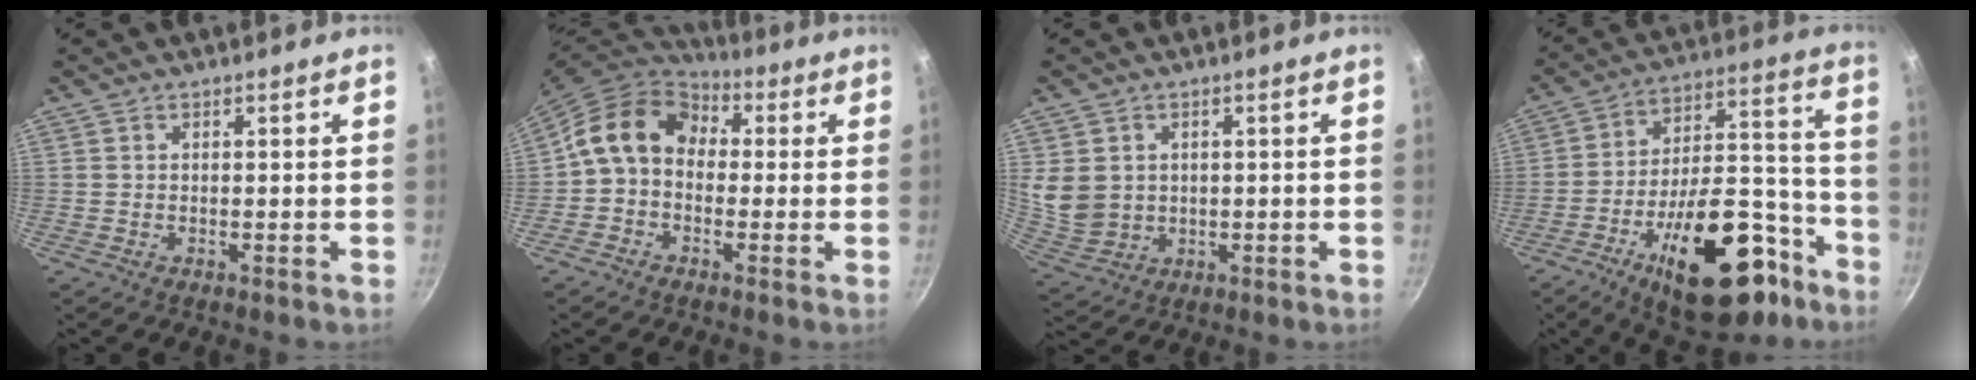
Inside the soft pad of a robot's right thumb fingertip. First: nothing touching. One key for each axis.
{"total": 12.4, "fx": 0.8, "fy": 9.8, "fz": 7.6, "tx": -0.113, "ty": 0.038, "tz": -0.011}
{"total": 7.4, "fx": 1.1, "fy": 6.3, "fz": 3.7, "tx": -0.056, "ty": -0.011, "tz": 0.039}
{"total": 26.0, "fx": -13.6, "fy": 12.3, "fz": 18.5, "tx": -0.223, "ty": 0.091, "tz": -0.193}